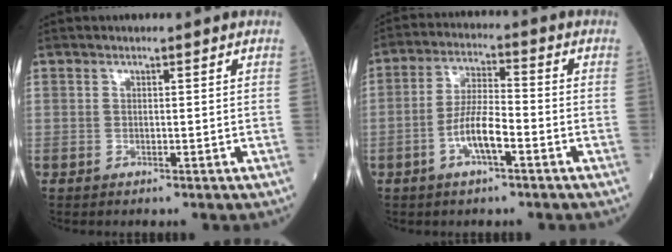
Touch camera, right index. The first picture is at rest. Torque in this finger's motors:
{"motor_torque": [0.76, -0.70, 0.57, 0.15]}